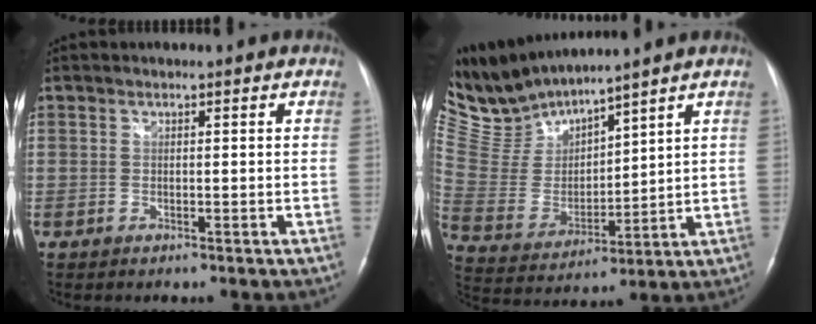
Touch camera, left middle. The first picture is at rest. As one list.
[{"total": 10.0, "force": [9.9, 0.3, 1.1], "torque": [-0.059, 0.005, 0.226]}]